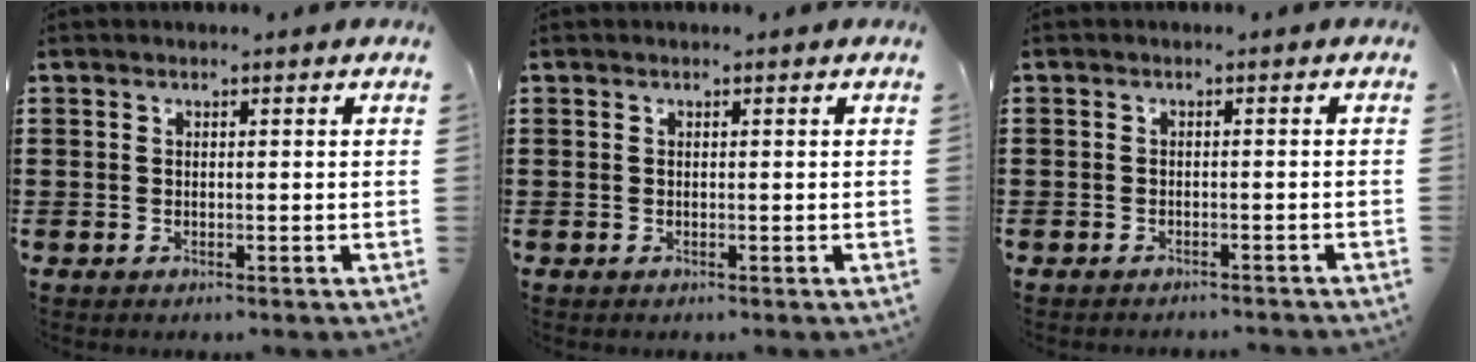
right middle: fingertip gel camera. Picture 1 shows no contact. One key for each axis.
{"total": 0.0}
{"total": 1.3, "fx": -1.2, "fy": 0.2, "fz": -0.2, "tx": 0.001, "ty": 0.004, "tz": -0.029}